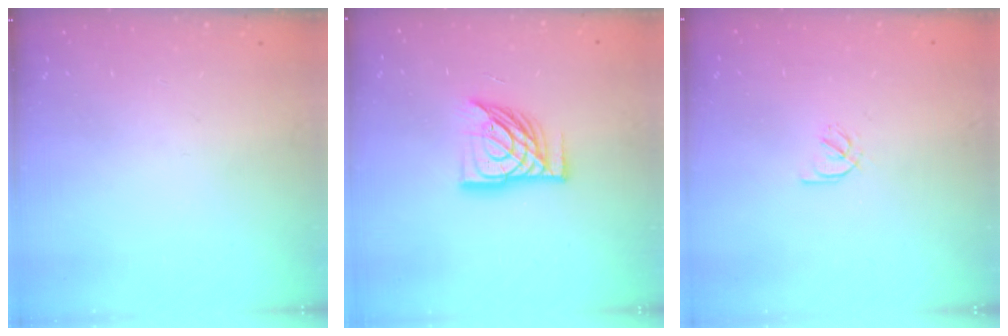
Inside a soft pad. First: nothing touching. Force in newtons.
{"total": 14.7, "press": 14.7, "slide": 1.6}
{"total": 2.1, "press": 1.9, "slide": 0.8}